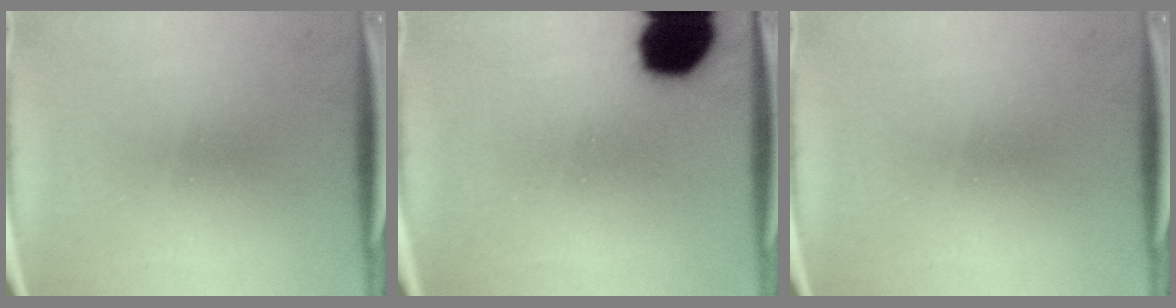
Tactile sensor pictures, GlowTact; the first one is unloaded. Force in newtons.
{"total": 16.5}
{"total": 0.0}